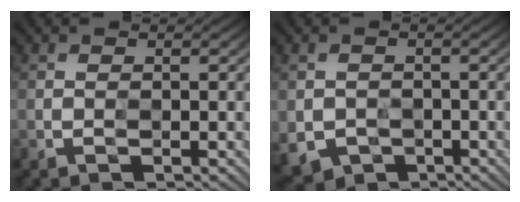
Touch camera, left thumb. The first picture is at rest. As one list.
[{"total": 2.6, "force": [-1.1, 2.4, 0.3], "torque": [-0.019, -0.015, -0.020]}]